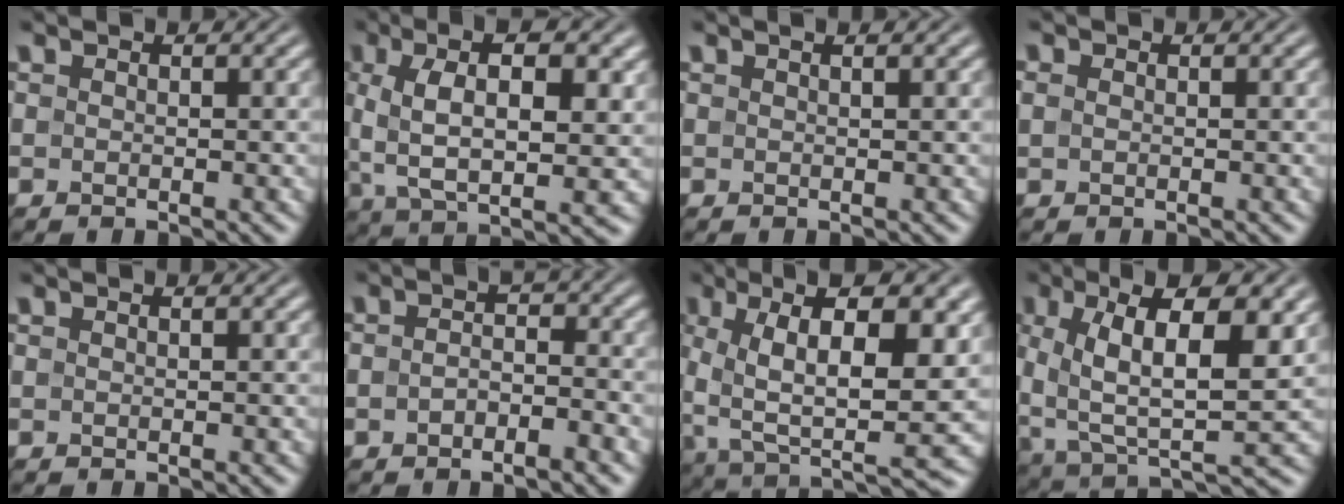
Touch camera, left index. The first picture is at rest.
{"total": 9.0, "force": [1.7, 3.8, 7.9], "torque": [-0.149, -0.001, 0.025]}
{"total": 1.2, "force": [0.7, 0.3, 0.9], "torque": [-0.011, 0.002, 0.003]}
{"total": 0.8, "force": [0.1, 0.7, 0.4], "torque": [-0.009, 0.000, 0.003]}
{"total": 0.0}
{"total": 2.9, "force": [-1.1, 1.1, 2.5], "torque": [-0.043, 0.001, -0.022]}
{"total": 13.4, "force": [2.1, 5.1, 12.2], "torque": [-0.210, -0.007, 0.045]}
{"total": 11.5, "force": [2.8, 4.2, 10.3], "torque": [-0.183, -0.002, 0.047]}